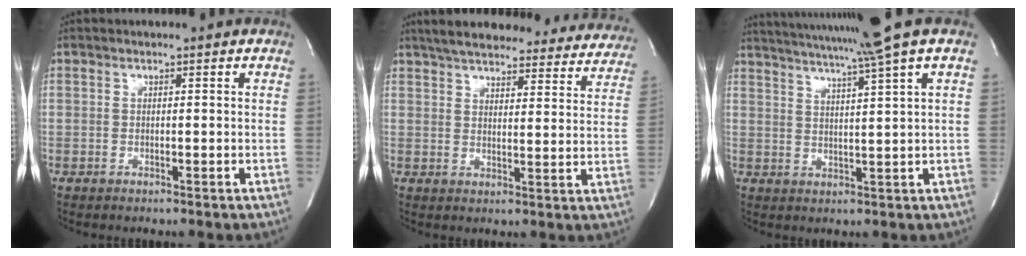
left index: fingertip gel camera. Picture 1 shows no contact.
{"total": 29.6, "force": [26.6, 6.9, 11.0], "torque": [-0.177, -0.027, 0.319]}
{"total": 12.7, "force": [10.0, -2.4, 7.4], "torque": [-0.130, -0.017, 0.138]}